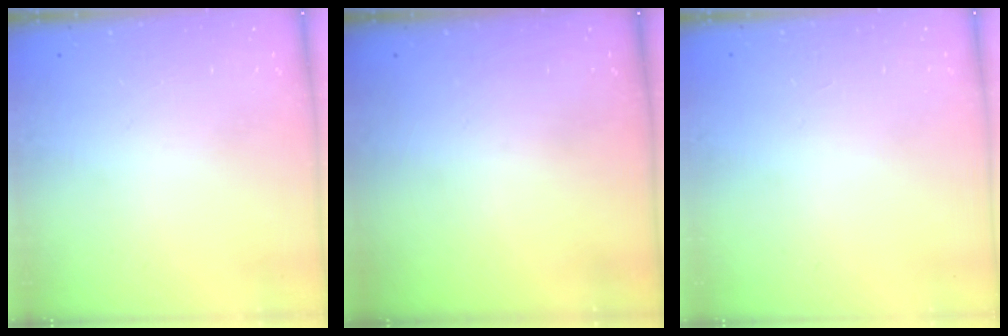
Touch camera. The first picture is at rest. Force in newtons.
{"total": 0.0}
{"total": 1.0, "press": 0.8, "slide": 0.6}